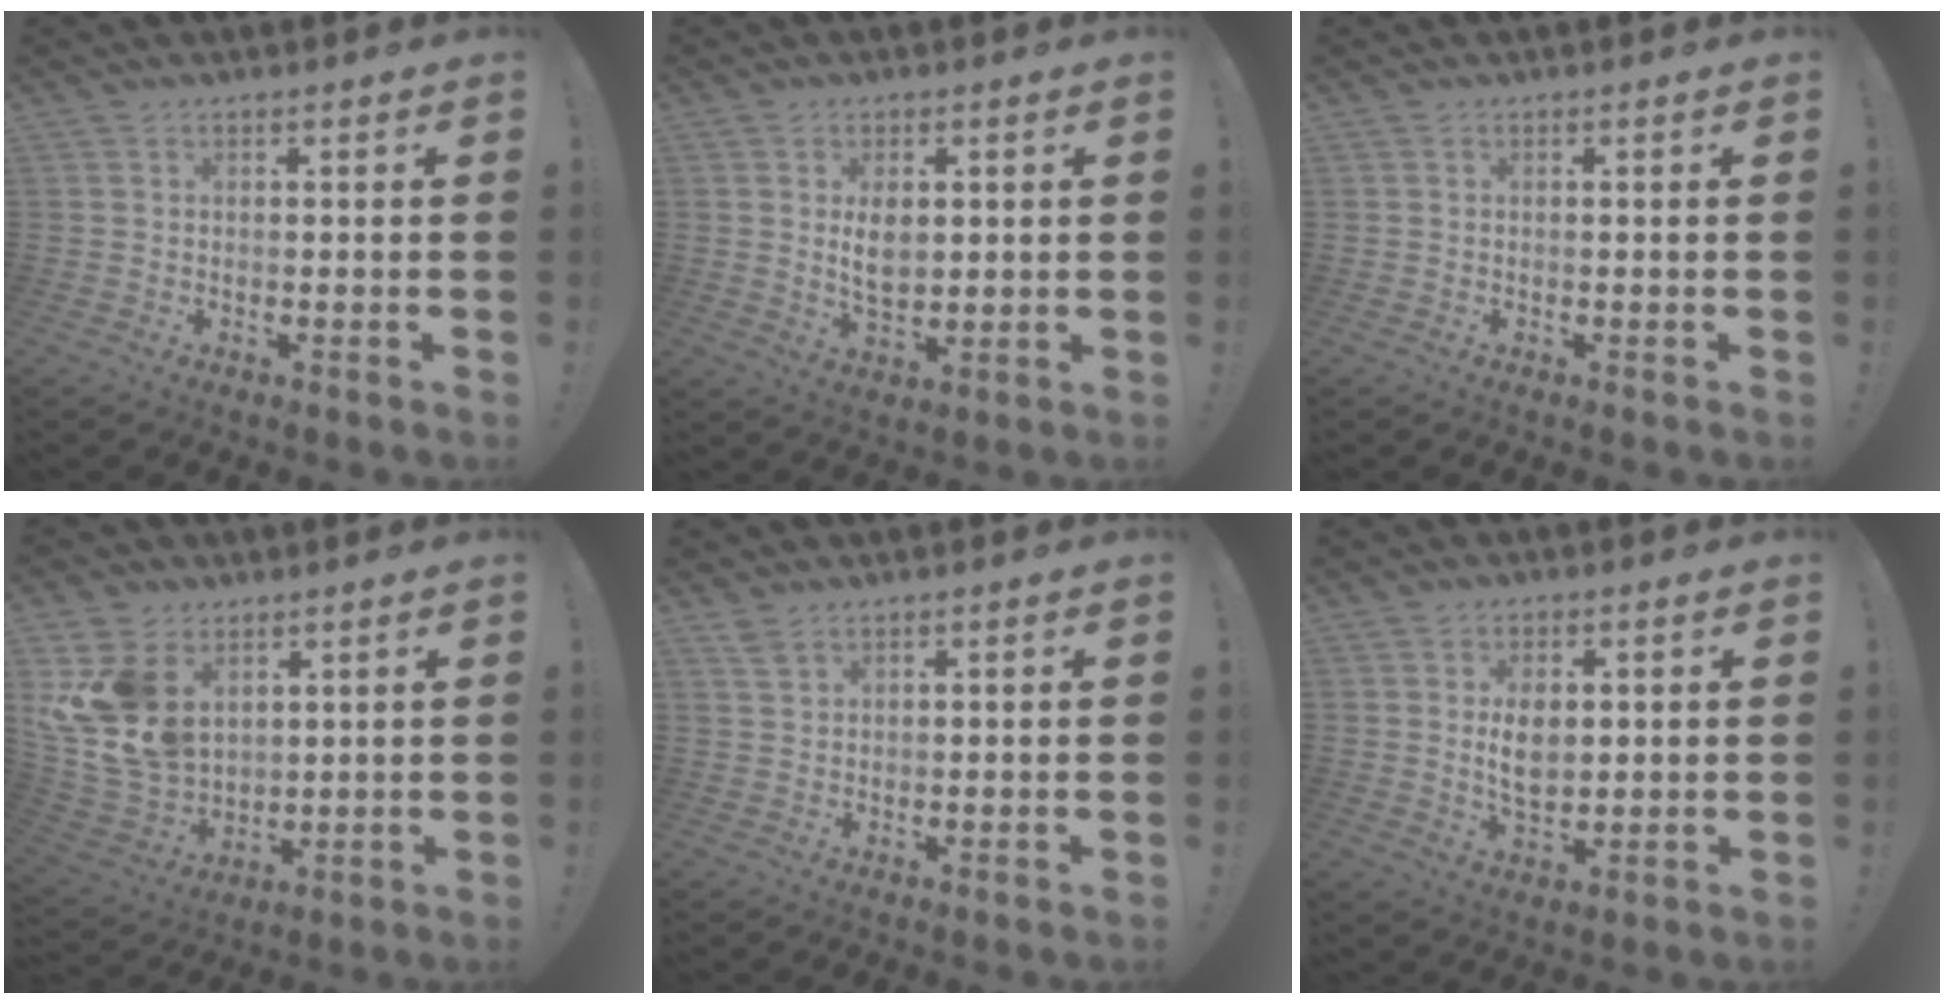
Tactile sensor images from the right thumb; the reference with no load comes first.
{"total": 6.2, "force": [1.2, 3.6, 4.9], "torque": [-0.071, -0.008, 0.018]}
{"total": 0.0}
{"total": 15.7, "force": [5.7, 11.7, 8.8], "torque": [-0.183, -0.032, 0.114]}
{"total": 2.7, "force": [2.1, 1.1, 1.4], "torque": [-0.022, -0.009, 0.039]}
{"total": 7.2, "force": [1.2, 4.4, 5.6], "torque": [-0.092, -0.007, 0.017]}